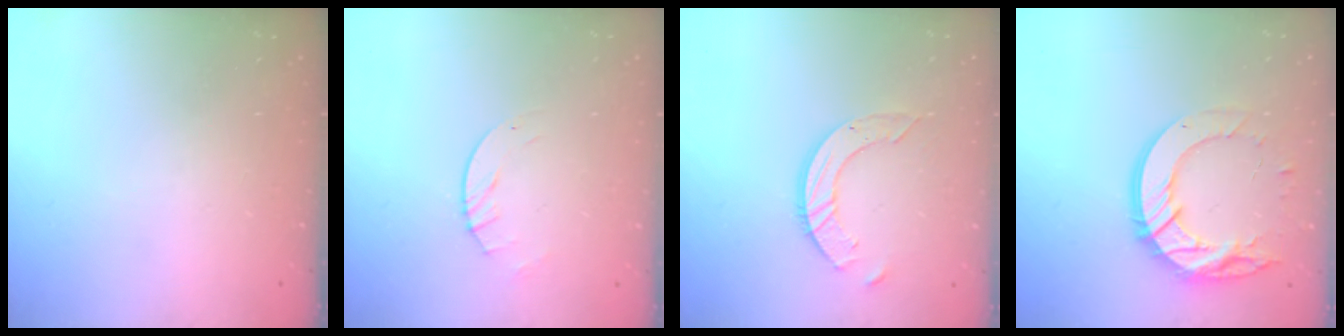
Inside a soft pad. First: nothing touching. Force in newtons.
{"total": 2.8, "press": 2.8, "slide": 0.4}
{"total": 7.9, "press": 7.8, "slide": 0.7}
{"total": 16.4, "press": 16.4, "slide": 1.4}